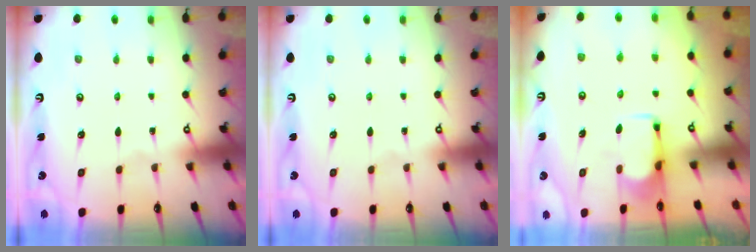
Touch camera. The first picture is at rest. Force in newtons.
{"total": 0.0}
{"total": 2.5, "press": 2.4, "slide": 0.9}